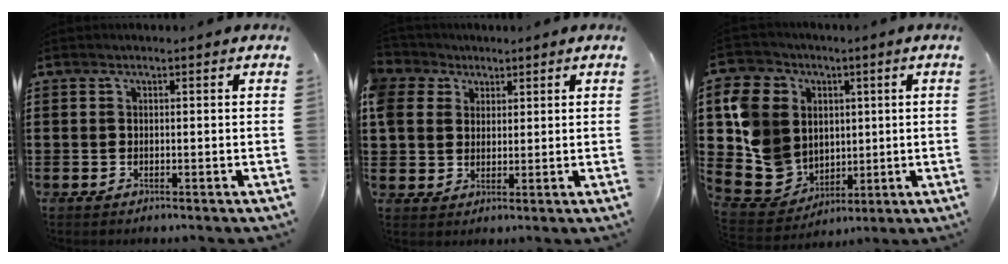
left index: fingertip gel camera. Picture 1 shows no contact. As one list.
[{"total": 5.6, "force": [2.5, 4.8, 1.2], "torque": [-0.052, 0.016, 0.046]}, {"total": 11.1, "force": [1.9, 10.4, 3.1], "torque": [-0.118, 0.001, 0.043]}]